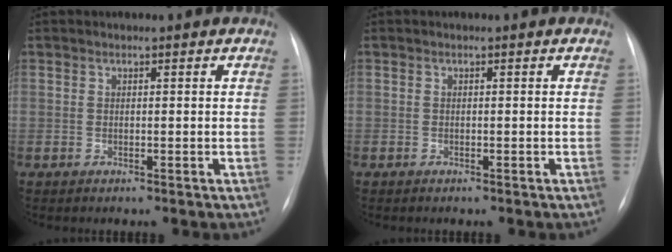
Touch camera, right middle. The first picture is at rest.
{"total": 0.0}